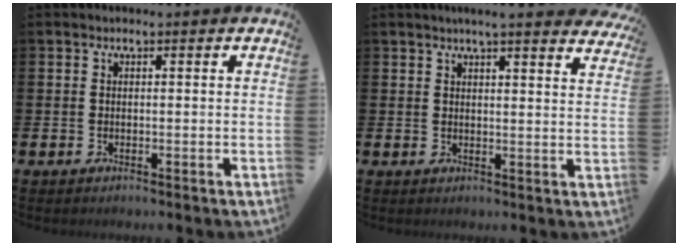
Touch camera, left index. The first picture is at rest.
{"total": 4.0, "force": [3.8, -0.3, 1.1], "torque": [-0.020, -0.021, 0.066]}